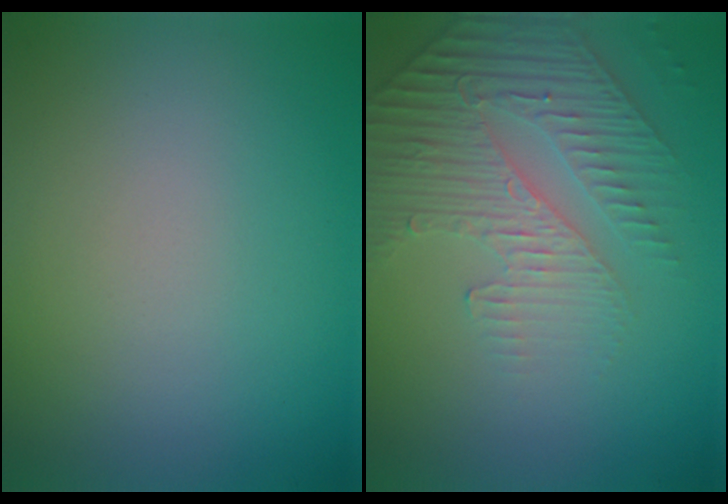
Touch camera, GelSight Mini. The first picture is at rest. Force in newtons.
{"total": 4.8, "press": 3.3, "slide": 3.5}